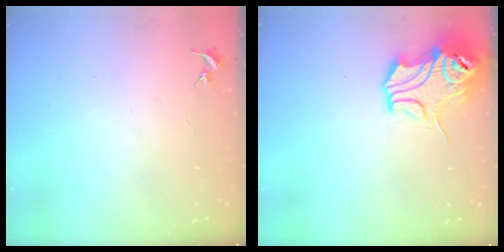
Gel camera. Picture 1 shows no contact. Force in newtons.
{"total": 12.8, "press": 12.7, "slide": 1.7}